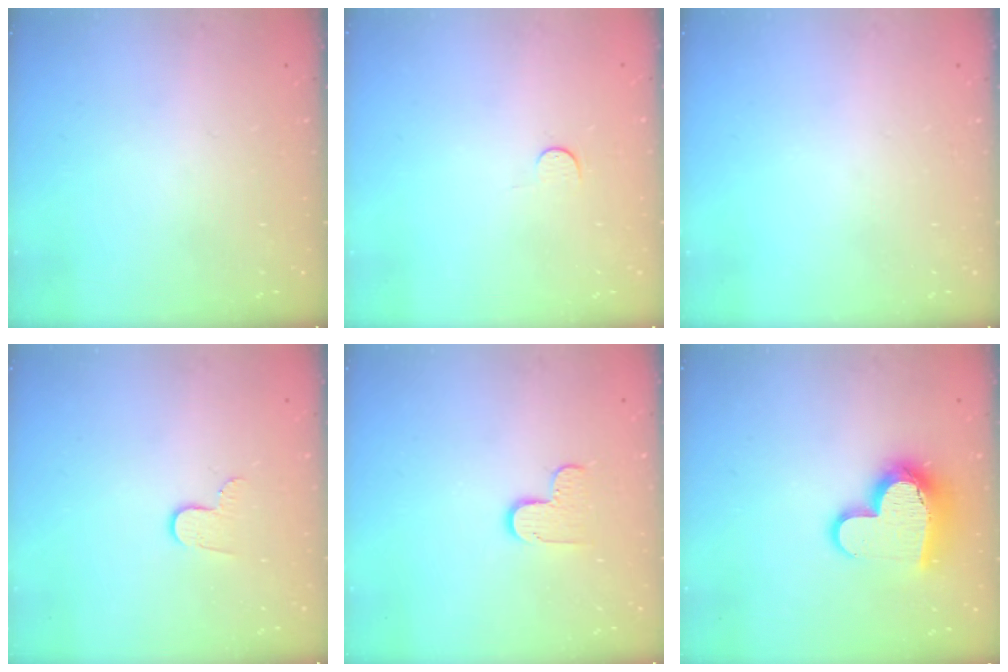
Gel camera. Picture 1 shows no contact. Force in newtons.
{"total": 2.8, "press": 2.8, "slide": 0.4}
{"total": 0.0}
{"total": 4.6, "press": 4.6, "slide": 0.5}
{"total": 6.1, "press": 6.1, "slide": 0.4}
{"total": 14.6, "press": 14.5, "slide": 1.2}